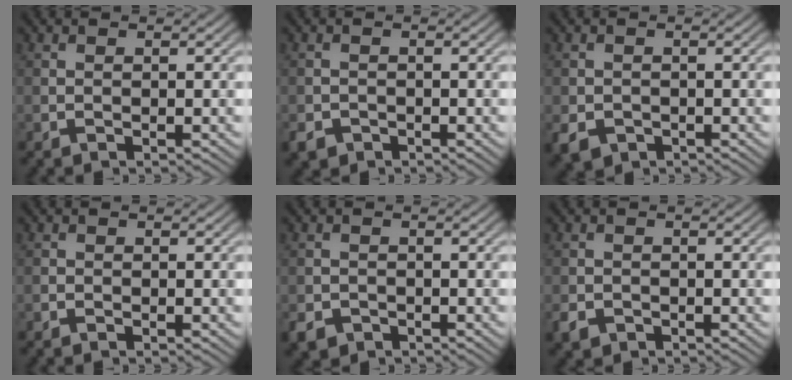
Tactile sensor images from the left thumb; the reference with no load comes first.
{"total": 2.2, "force": [-1.4, 1.6, 0.7], "torque": [-0.015, -0.007, -0.034]}
{"total": 2.9, "force": [-1.4, 2.3, 1.1], "torque": [-0.030, -0.013, -0.031]}
{"total": 0.5, "force": [-0.4, 0.3, 0.1], "torque": [-0.001, -0.002, -0.009]}
{"total": 2.5, "force": [-1.5, 1.8, 0.8], "torque": [-0.019, -0.008, -0.036]}
{"total": 1.9, "force": [-1.1, 1.4, 0.7], "torque": [-0.017, -0.005, -0.029]}